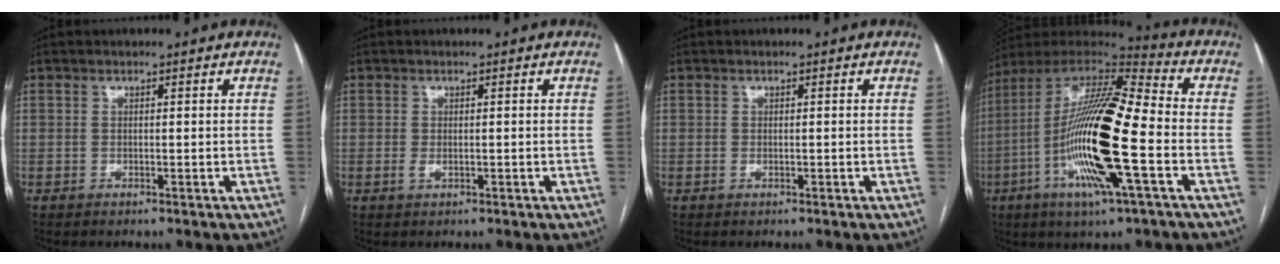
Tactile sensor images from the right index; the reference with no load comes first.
{"total": 0.8, "force": [-0.1, 0.5, 0.7], "torque": [-0.014, -0.003, 0.000]}
{"total": 0.0}
{"total": 22.1, "force": [-4.9, 2.3, 21.4], "torque": [-0.429, -0.019, -0.096]}